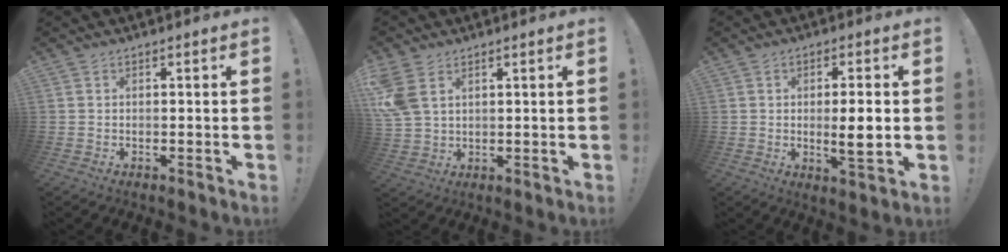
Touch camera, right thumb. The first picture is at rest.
{"total": 7.7, "force": [3.6, 4.8, 4.9], "torque": [-0.100, -0.016, 0.070]}
{"total": 7.4, "force": [-0.4, 1.7, 7.2], "torque": [-0.105, -0.003, -0.008]}